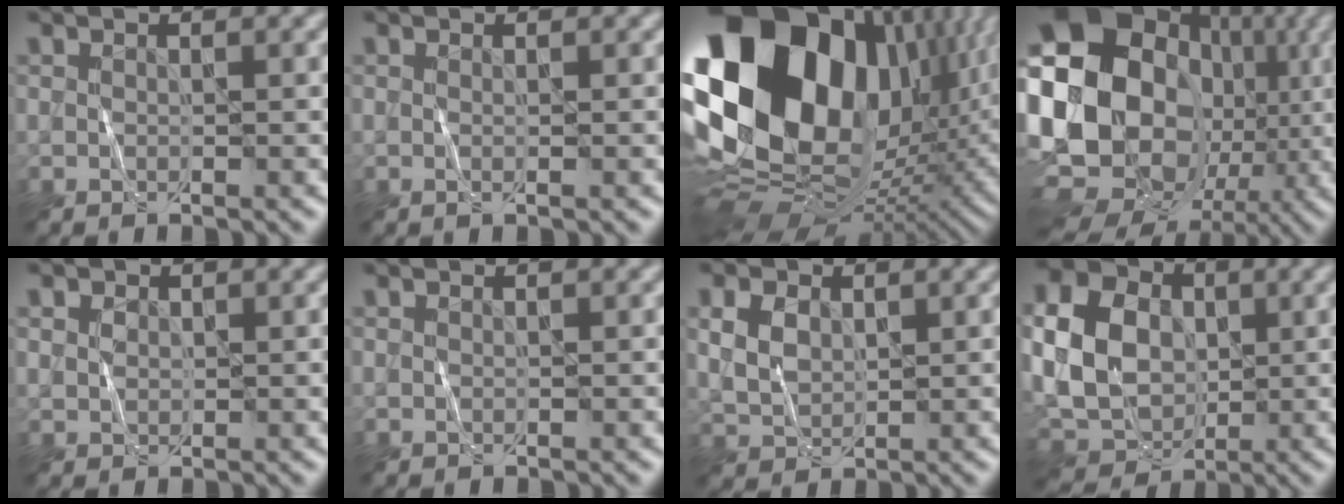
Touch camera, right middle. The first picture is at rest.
{"total": 0.6, "force": [-0.1, 0.1, 0.6], "torque": [-0.009, -0.001, -0.002]}
{"total": 22.8, "force": [6.1, 15.1, 15.9], "torque": [-0.357, 0.004, 0.107]}
{"total": 22.5, "force": [-0.1, 18.8, 12.4], "torque": [-0.230, 0.016, -0.040]}
{"total": 1.2, "force": [0.5, 1.0, 0.4], "torque": [-0.008, 0.002, 0.009]}
{"total": 0.0}
{"total": 3.2, "force": [1.1, 2.3, 2.0], "torque": [-0.051, 0.002, 0.022]}
{"total": 9.7, "force": [0.7, 7.5, 6.1], "torque": [-0.149, 0.008, 0.003]}